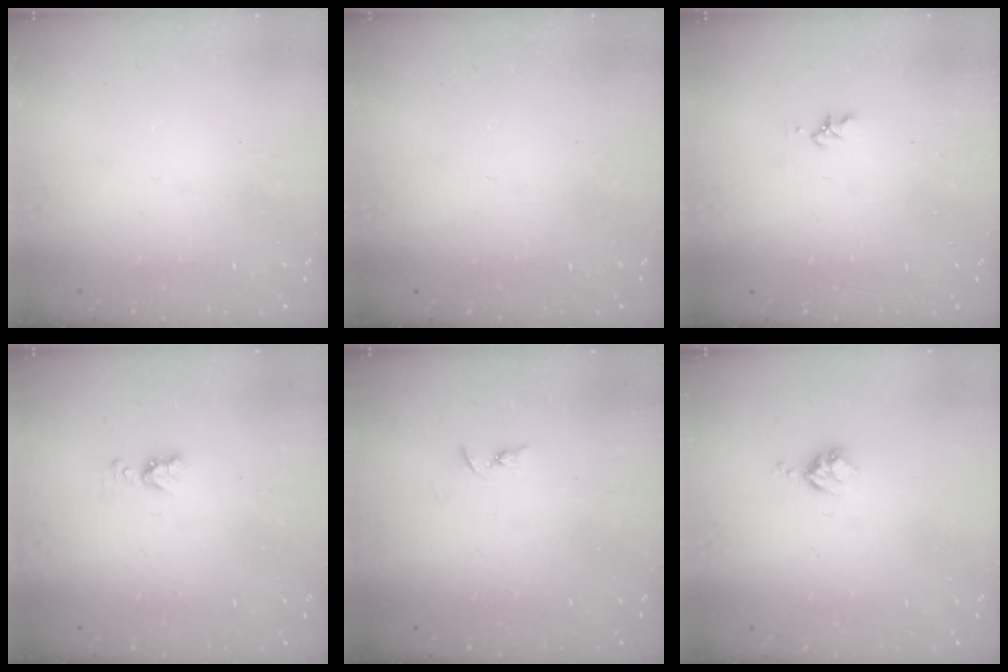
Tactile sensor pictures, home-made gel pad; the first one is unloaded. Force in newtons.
{"total": 0.0}
{"total": 1.6, "press": 1.6, "slide": 0.3}
{"total": 4.5, "press": 4.5, "slide": 0.5}
{"total": 2.2, "press": 2.2, "slide": 0.2}
{"total": 3.6, "press": 3.6, "slide": 0.6}